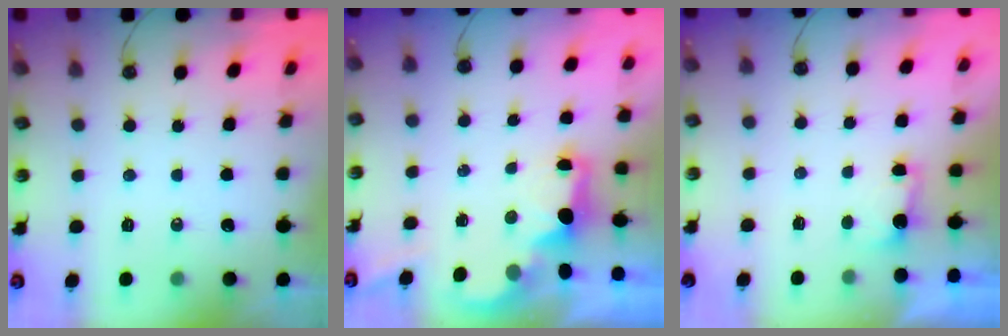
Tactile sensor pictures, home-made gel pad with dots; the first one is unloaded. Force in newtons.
{"total": 2.2, "press": 2.1, "slide": 0.8}
{"total": 2.1, "press": 1.9, "slide": 0.9}